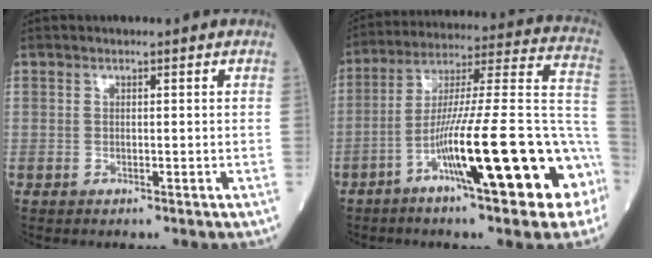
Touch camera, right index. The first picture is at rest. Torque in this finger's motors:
{"motor_torque": [1.06, -1.08, 0.57, 0.21]}